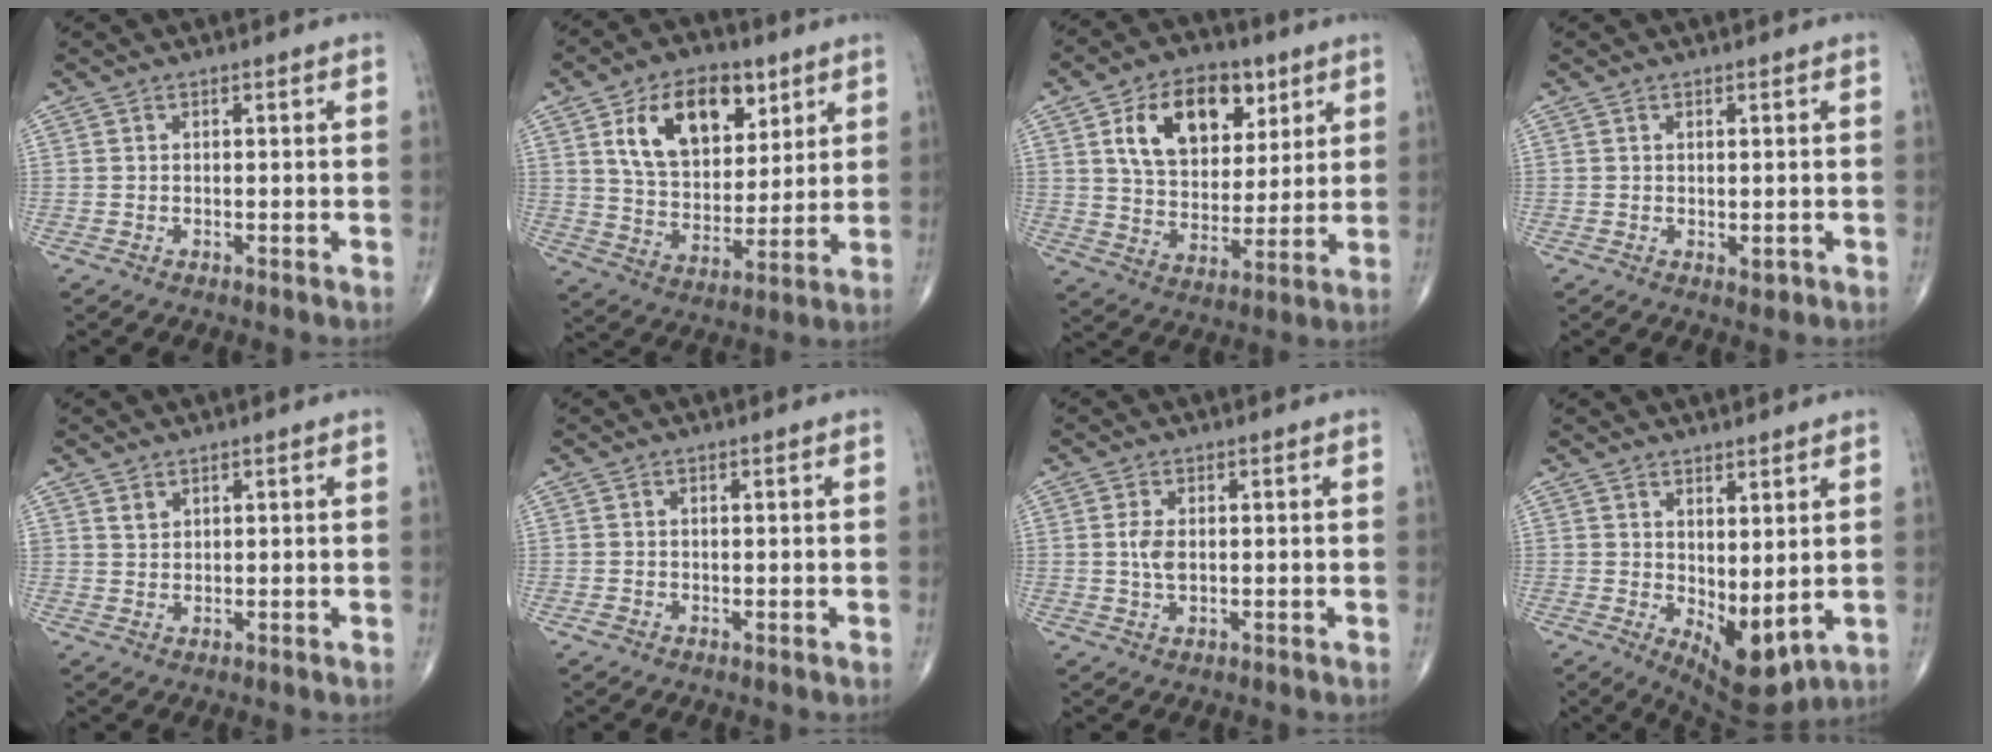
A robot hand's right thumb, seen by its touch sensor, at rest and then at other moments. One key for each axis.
{"total": 17.1, "fx": 7.3, "fy": 10.5, "fz": 11.3, "tx": -0.144, "ty": -0.028, "tz": 0.135}
{"total": 17.1, "fx": 6.8, "fy": 11.1, "fz": 11.0, "tx": -0.139, "ty": -0.021, "tz": 0.121}
{"total": 1.7, "fx": -0.3, "fy": 0.9, "fz": 1.4, "tx": -0.009, "ty": -0.003, "tz": 0.000}
{"total": 1.6, "fx": 1.1, "fy": 1.0, "fz": 0.5, "tx": 0.003, "ty": -0.008, "tz": 0.020}
{"total": 0.7, "fx": -0.2, "fy": 0.6, "fz": 0.2, "tx": 0.000, "ty": 0.003, "tz": -0.004}
{"total": 3.2, "fx": 0.2, "fy": 1.8, "fz": 2.7, "tx": -0.054, "ty": 0.000, "tz": 0.004}
{"total": 8.3, "fx": 0.2, "fy": 3.9, "fz": 7.4, "tx": -0.094, "ty": -0.019, "tz": 0.023}